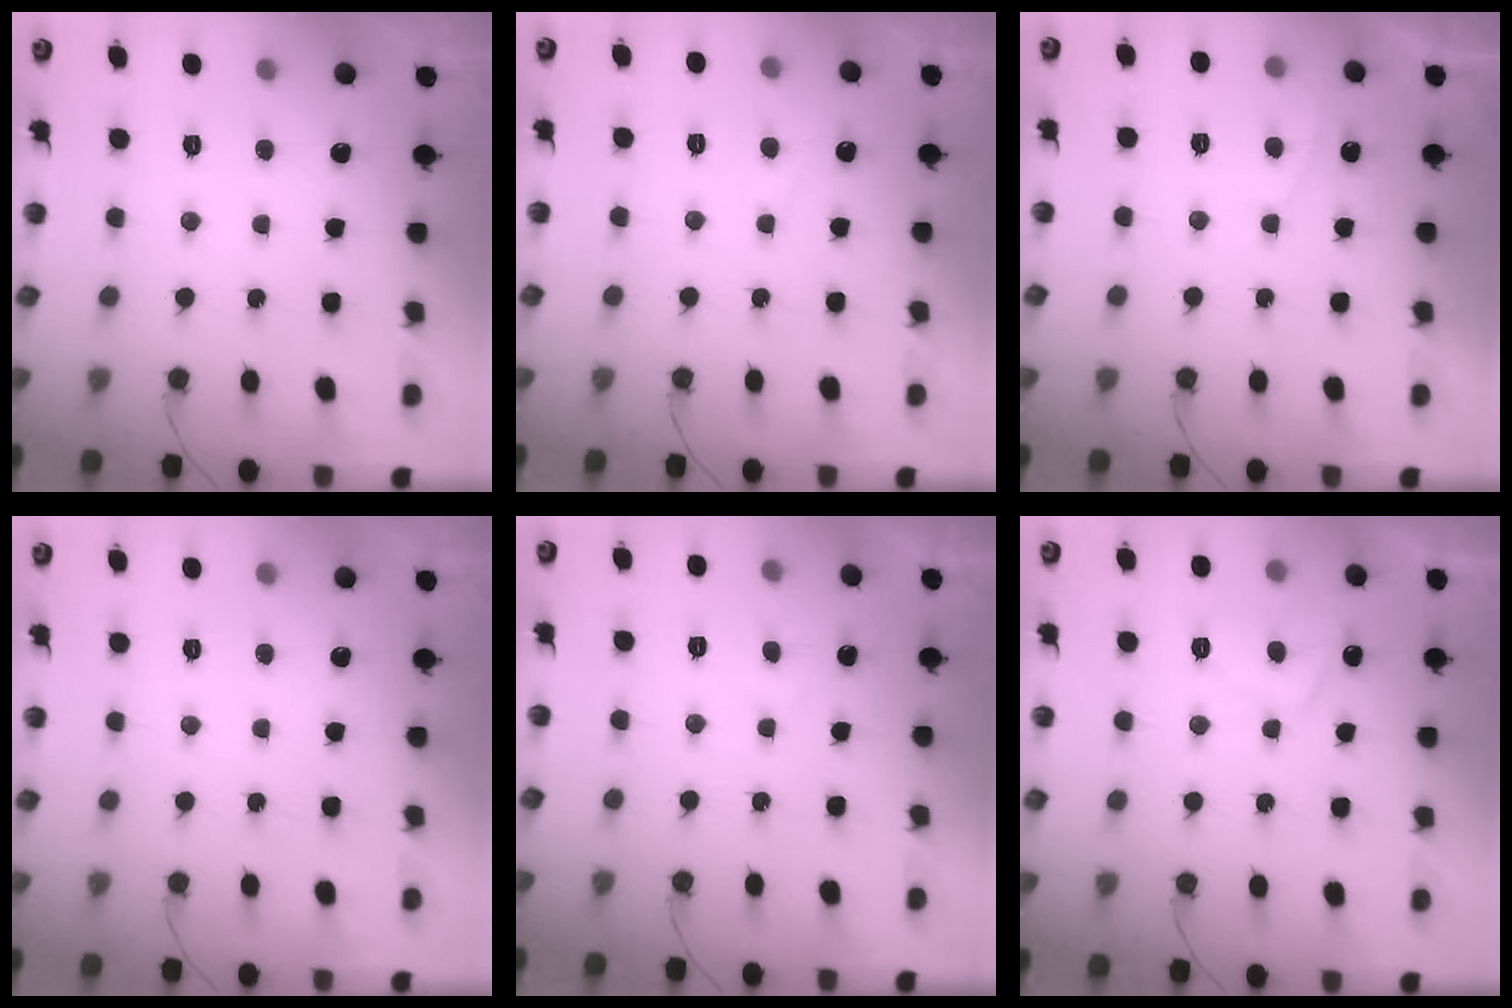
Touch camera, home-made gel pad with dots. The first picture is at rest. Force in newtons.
{"total": 1.9, "press": 1.9, "slide": 0.2}
{"total": 2.5, "press": 2.4, "slide": 0.7}
{"total": 0.0}
{"total": 0.8, "press": 0.5, "slide": 0.6}
{"total": 3.9, "press": 3.8, "slide": 1.0}